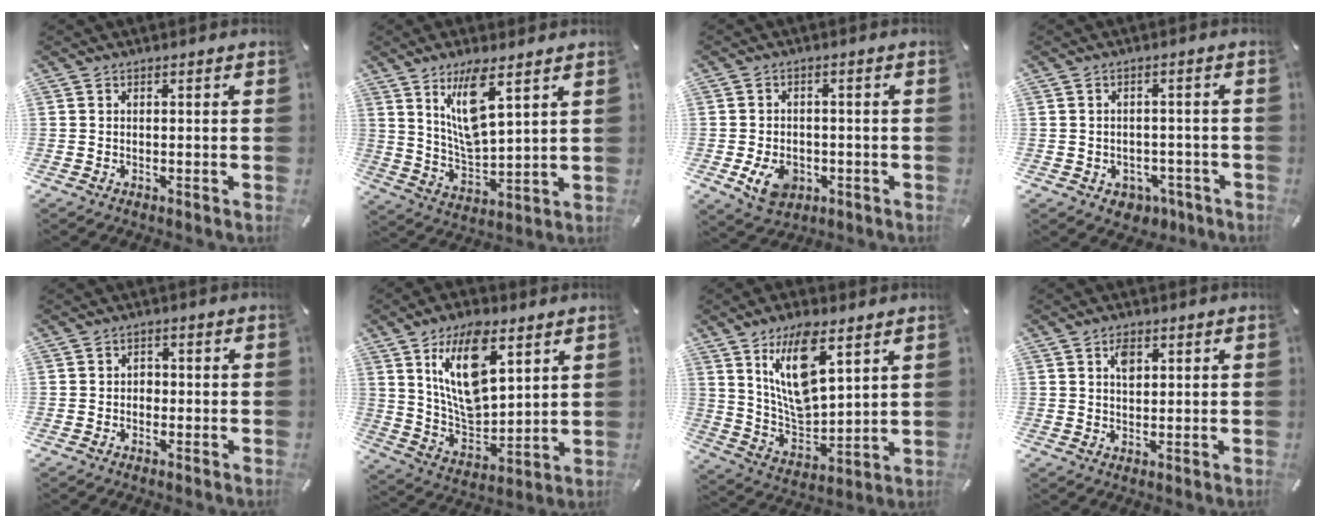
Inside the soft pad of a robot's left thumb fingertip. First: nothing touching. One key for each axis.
{"total": 12.0, "fx": 7.2, "fy": 3.5, "fz": 8.9, "tx": -0.171, "ty": -0.026, "tz": 0.126}
{"total": 6.9, "fx": -2.1, "fy": 5.2, "fz": 4.0, "tx": -0.082, "ty": 0.004, "tz": -0.038}
{"total": 3.9, "fx": -1.4, "fy": 3.4, "fz": 1.5, "tx": -0.018, "ty": 0.008, "tz": -0.025}
{"total": 1.7, "fx": -0.6, "fy": 1.4, "fz": 0.8, "tx": -0.017, "ty": 0.007, "tz": -0.015}
{"total": 16.3, "fx": 8.5, "fy": 8.5, "fz": 11.1, "tx": -0.229, "ty": -0.028, "tz": 0.146}
{"total": 15.2, "fx": 8.7, "fy": 6.9, "fz": 10.5, "tx": -0.210, "ty": -0.034, "tz": 0.150}
{"total": 3.4, "fx": 1.4, "fy": 2.2, "fz": 2.2, "tx": -0.031, "ty": -0.002, "tz": 0.020}